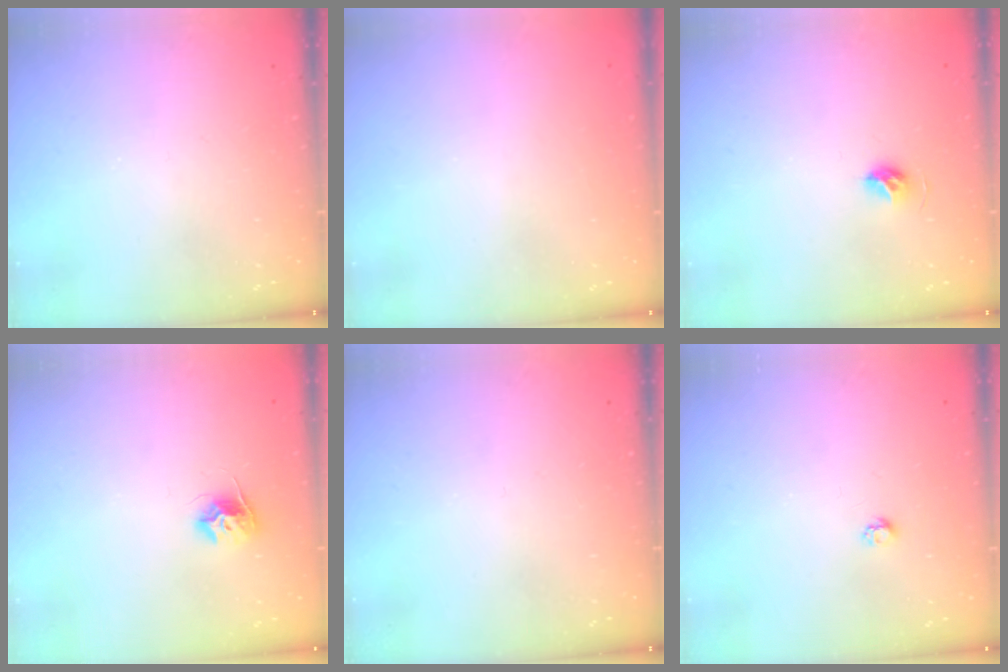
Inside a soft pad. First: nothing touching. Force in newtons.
{"total": 0.9, "press": 0.9, "slide": 0.1}
{"total": 5.4, "press": 5.2, "slide": 1.2}
{"total": 8.3, "press": 8.2, "slide": 0.6}
{"total": 0.0}
{"total": 2.7, "press": 2.7, "slide": 0.4}